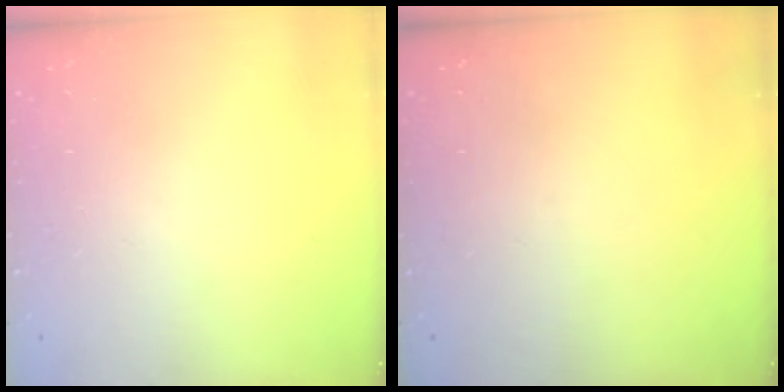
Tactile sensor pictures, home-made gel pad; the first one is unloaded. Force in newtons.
{"total": 0.0}